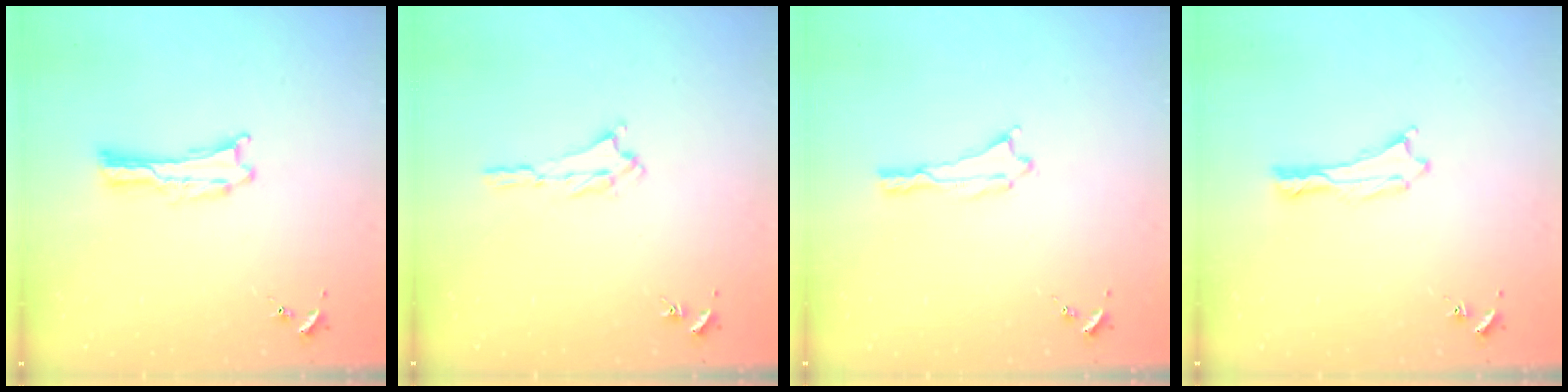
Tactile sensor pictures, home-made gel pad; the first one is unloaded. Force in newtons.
{"total": 1.2, "press": 1.1, "slide": 0.5}
{"total": 0.0}
{"total": 0.0}